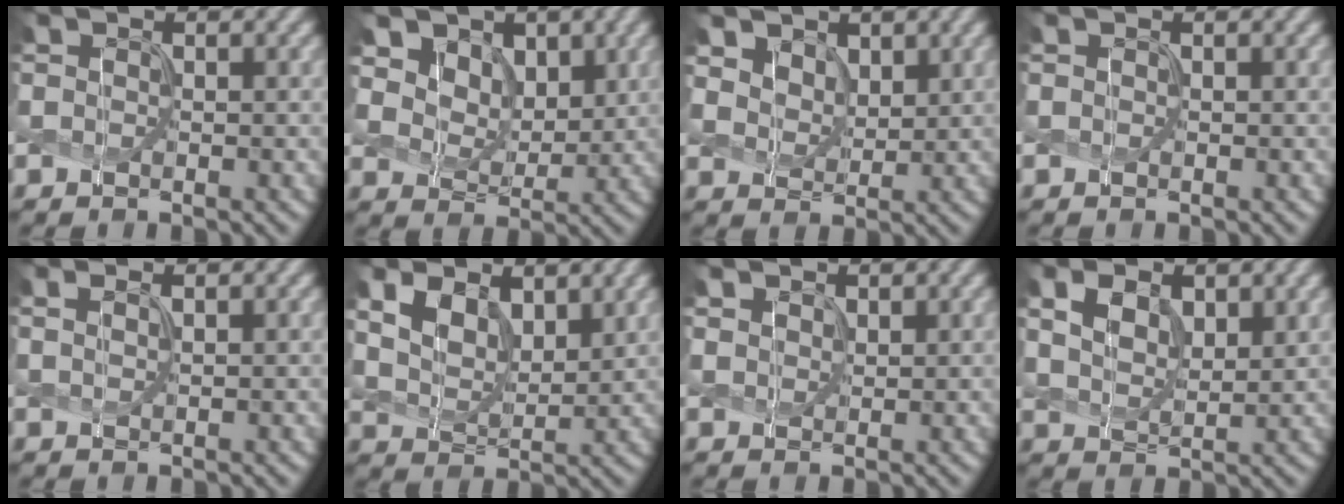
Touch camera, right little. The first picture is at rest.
{"total": 7.4, "force": [4.3, 5.3, 3.0], "torque": [-0.086, -0.009, 0.078]}
{"total": 3.7, "force": [2.5, 2.4, 1.4], "torque": [-0.052, -0.010, 0.054]}
{"total": 0.0}
{"total": 1.1, "force": [0.7, 0.3, 0.8], "torque": [-0.018, 0.004, 0.016]}
{"total": 4.6, "force": [2.5, 2.6, 2.8], "torque": [-0.068, -0.008, 0.047]}
{"total": 1.4, "force": [1.2, 0.7, 0.2], "torque": [-0.007, 0.002, 0.026]}
{"total": 3.7, "force": [2.0, 2.0, 2.4], "torque": [-0.053, 0.000, 0.042]}